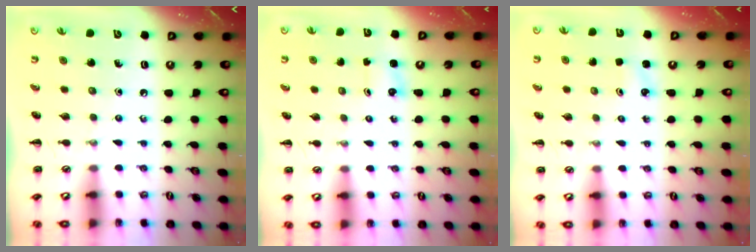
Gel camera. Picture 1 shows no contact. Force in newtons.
{"total": 1.1, "press": 1.0, "slide": 0.1}
{"total": 1.4, "press": 1.4, "slide": 0.4}